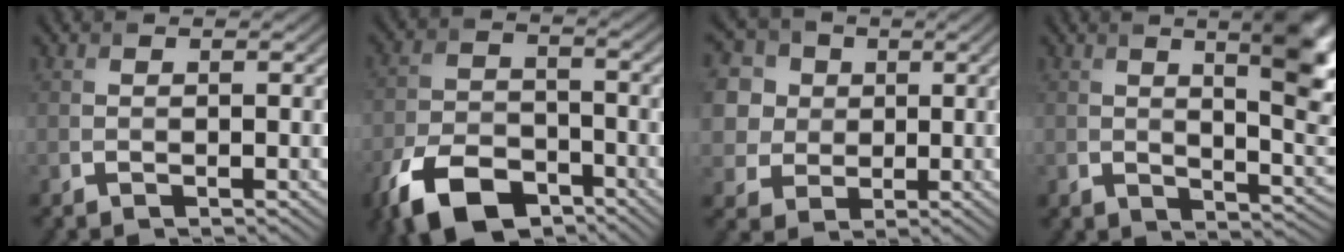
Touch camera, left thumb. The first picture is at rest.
{"total": 10.7, "force": [-7.1, 5.5, 5.8], "torque": [-0.125, -0.017, -0.140]}
{"total": 11.0, "force": [3.9, 9.2, 4.7], "torque": [-0.160, 0.020, 0.077]}
{"total": 8.9, "force": [2.8, 3.2, 7.9], "torque": [-0.112, -0.004, 0.047]}